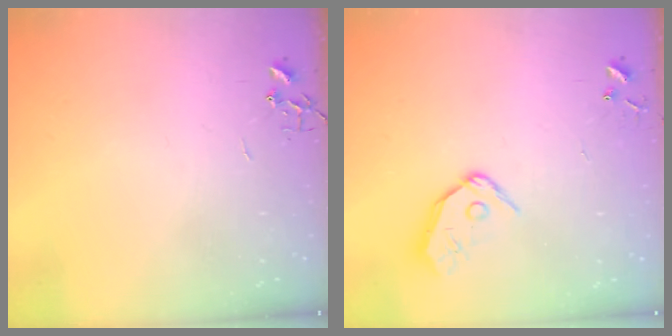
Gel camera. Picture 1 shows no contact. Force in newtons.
{"total": 9.8, "press": 9.7, "slide": 1.3}